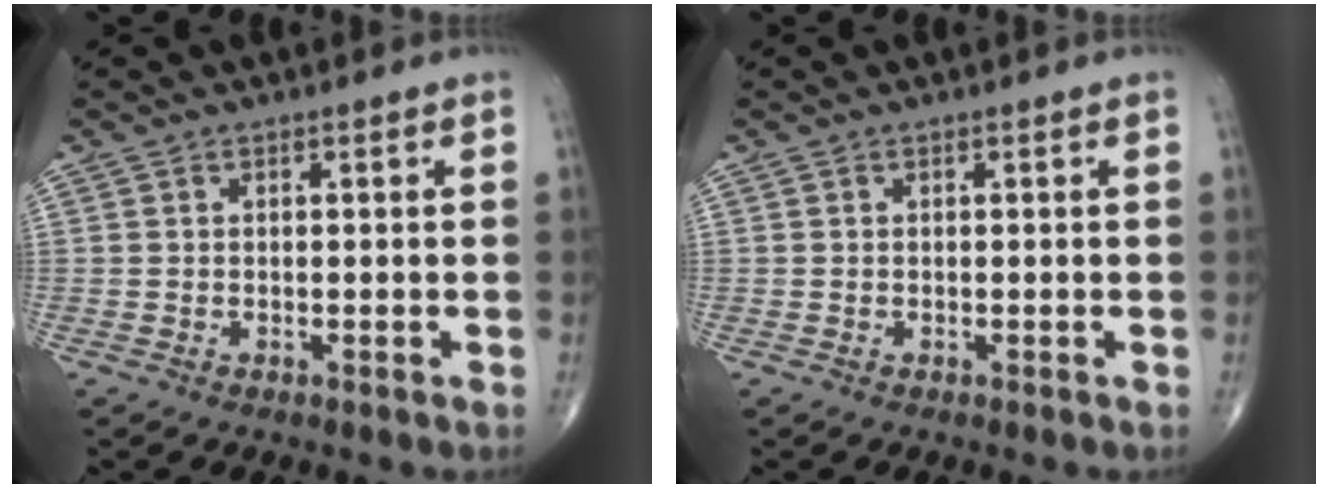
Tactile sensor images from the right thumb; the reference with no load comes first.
{"total": 0.0}